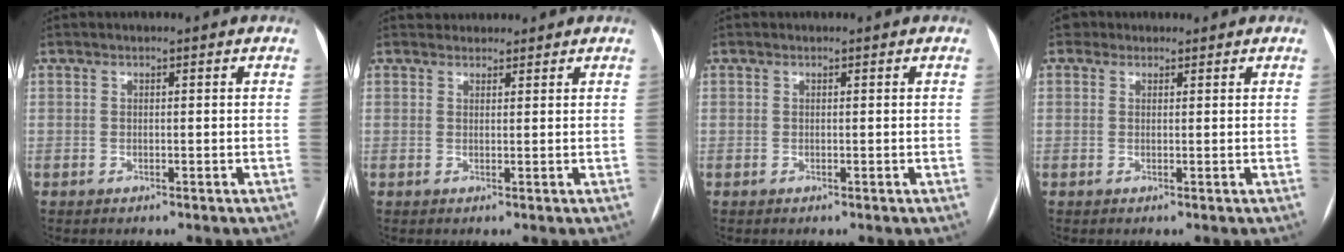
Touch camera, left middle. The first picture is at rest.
{"total": 2.8, "force": [2.6, 1.1, 0.0], "torque": [0.007, 0.021, 0.038]}
{"total": 0.0}
{"total": 2.0, "force": [1.2, 1.5, 0.0], "torque": [0.005, 0.017, 0.015]}